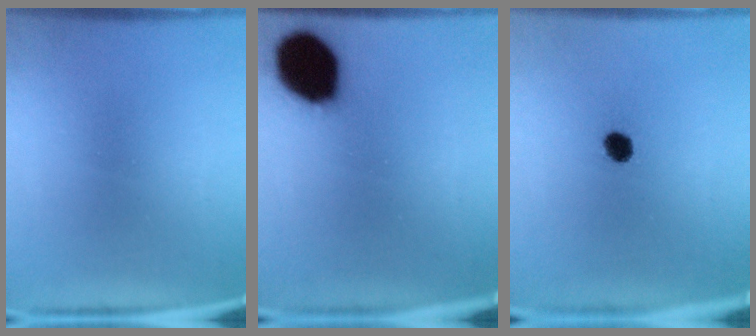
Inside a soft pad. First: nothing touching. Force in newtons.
{"total": 17.1}
{"total": 3.9}